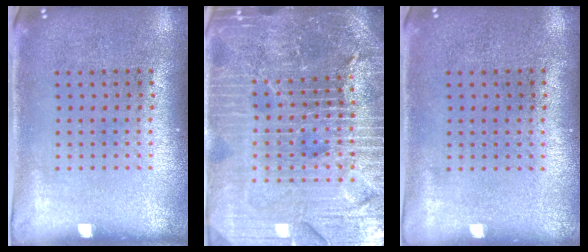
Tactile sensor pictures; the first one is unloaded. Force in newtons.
{"total": 6.2, "press": 5.5, "slide": 2.9}
{"total": 0.0}